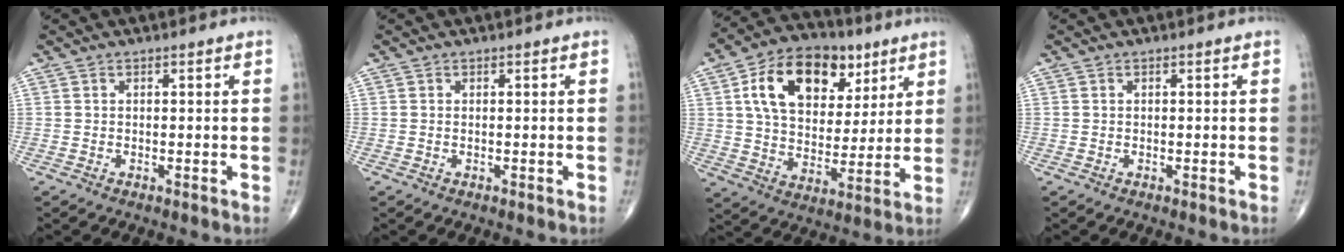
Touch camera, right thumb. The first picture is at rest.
{"total": 0.0}
{"total": 19.1, "force": [7.6, 12.4, 12.4], "torque": [-0.177, -0.015, 0.128]}
{"total": 0.0}